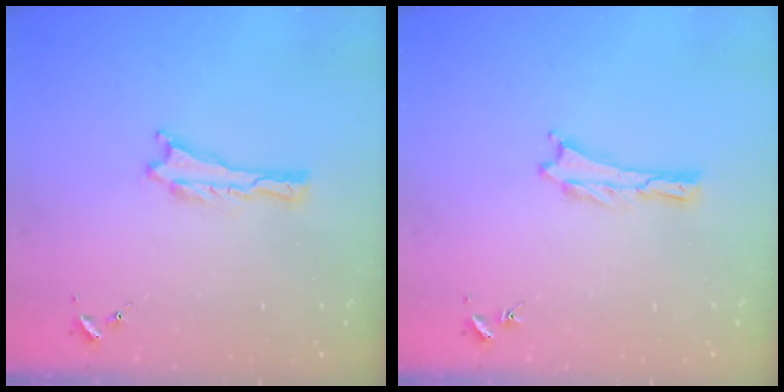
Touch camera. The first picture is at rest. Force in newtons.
{"total": 0.0}